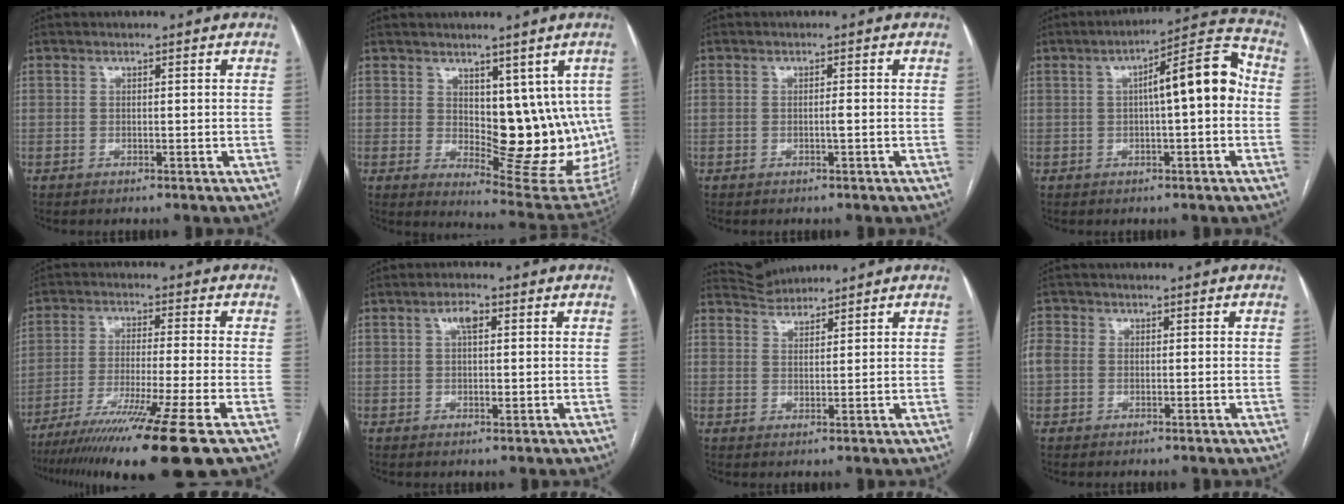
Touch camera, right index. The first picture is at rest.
{"total": 13.6, "force": [1.3, 6.8, 11.7], "torque": [-0.141, -0.007, 0.036]}
{"total": 0.8, "force": [-0.3, 0.0, 0.7], "torque": [-0.017, 0.000, -0.005]}
{"total": 10.5, "force": [0.5, 1.9, 10.4], "torque": [-0.146, 0.038, 0.007]}
{"total": 17.2, "force": [-12.1, -2.2, 12.1], "torque": [-0.185, -0.054, -0.198]}
{"total": 3.1, "force": [0.9, 1.2, 2.8], "torque": [-0.049, 0.006, 0.013]}
{"total": 3.4, "force": [3.3, 0.2, -0.6], "torque": [0.002, 0.013, 0.066]}
{"total": 3.2, "force": [-0.1, 2.7, 1.7], "torque": [-0.058, 0.016, -0.002]}